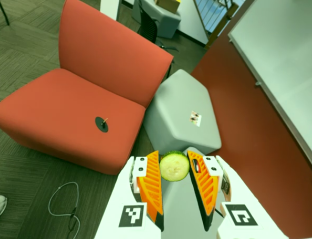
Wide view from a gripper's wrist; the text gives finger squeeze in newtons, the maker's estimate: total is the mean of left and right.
{"total": 7.9, "left": 8.5, "right": 7.3}